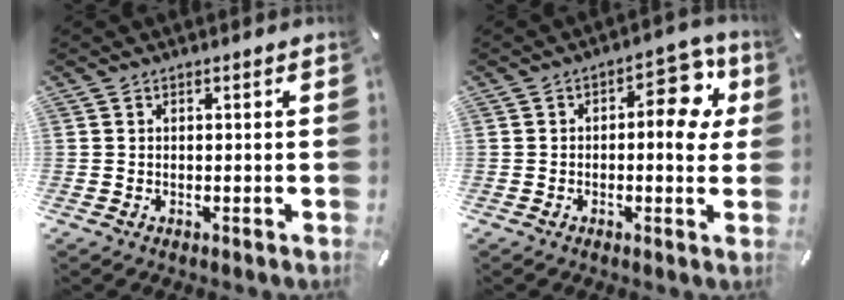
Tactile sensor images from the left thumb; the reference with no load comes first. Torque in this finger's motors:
{"motor_torque": [0.85, 1.10, 0.09, -0.01, 0.07]}